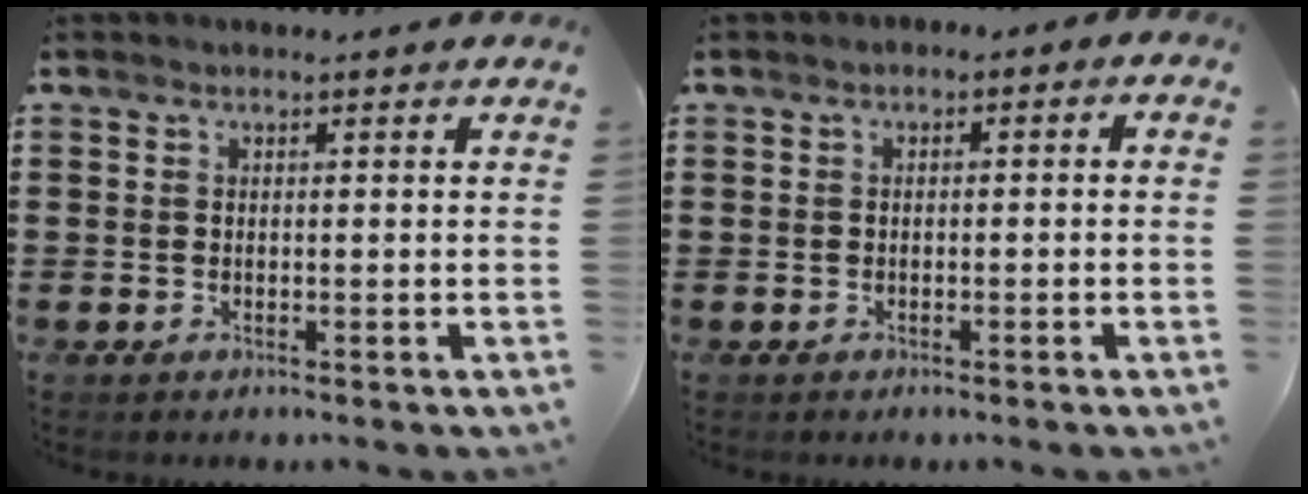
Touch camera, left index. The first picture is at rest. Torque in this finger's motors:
{"motor_torque": [1.87, -0.26, 0.44, 0.14]}